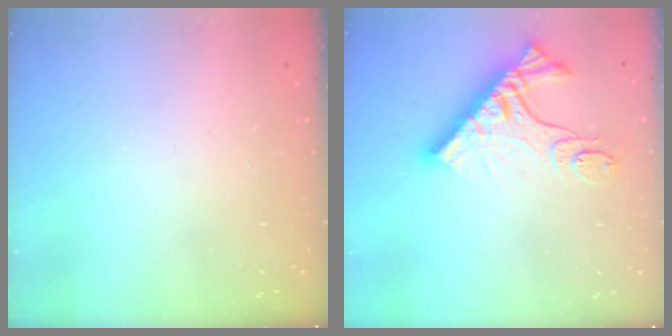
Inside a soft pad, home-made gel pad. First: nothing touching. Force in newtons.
{"total": 12.7, "press": 12.7, "slide": 1.2}